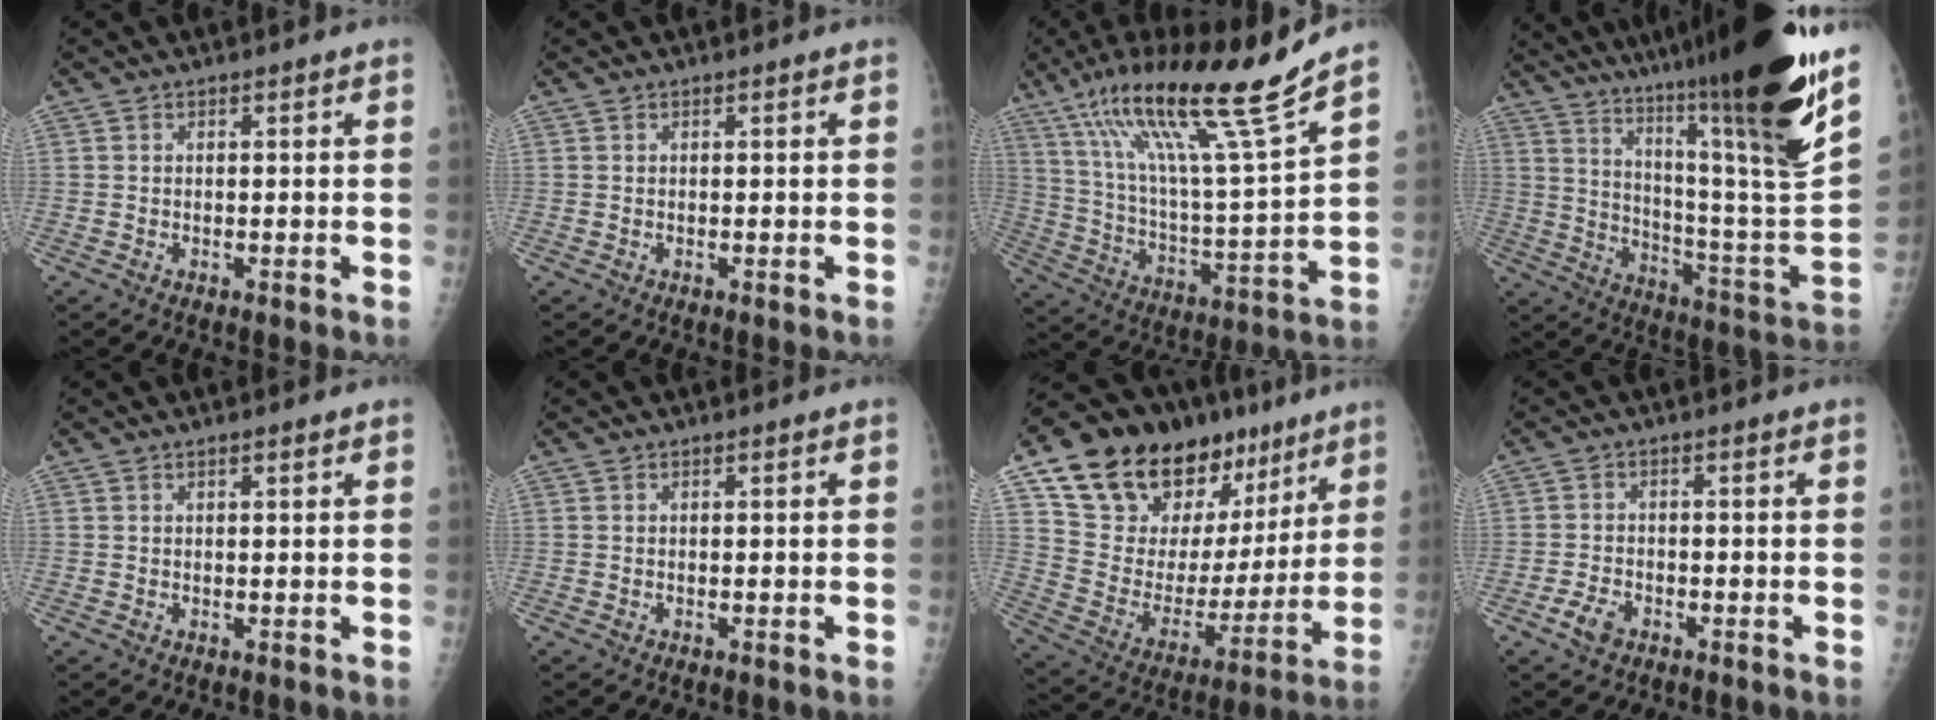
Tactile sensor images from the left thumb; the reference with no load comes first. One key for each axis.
{"total": 0.0}
{"total": 22.5, "fx": 15.2, "fy": 0.8, "fz": 16.6, "tx": -0.266, "ty": -0.057, "tz": 0.269}
{"total": 33.7, "fx": 22.9, "fy": 2.3, "fz": 24.6, "tx": -0.334, "ty": -0.114, "tz": 0.348}
{"total": 0.9, "fx": 0.7, "fy": 0.2, "fz": 0.6, "tx": -0.009, "ty": -0.002, "tz": 0.011}
{"total": 0.0}
{"total": 27.6, "fx": 16.4, "fy": 14.9, "fz": 16.5, "tx": -0.224, "ty": -0.018, "tz": 0.283}
{"total": 3.4, "fx": -1.9, "fy": 2.0, "fz": 1.9, "tx": -0.036, "ty": 0.008, "tz": -0.033}